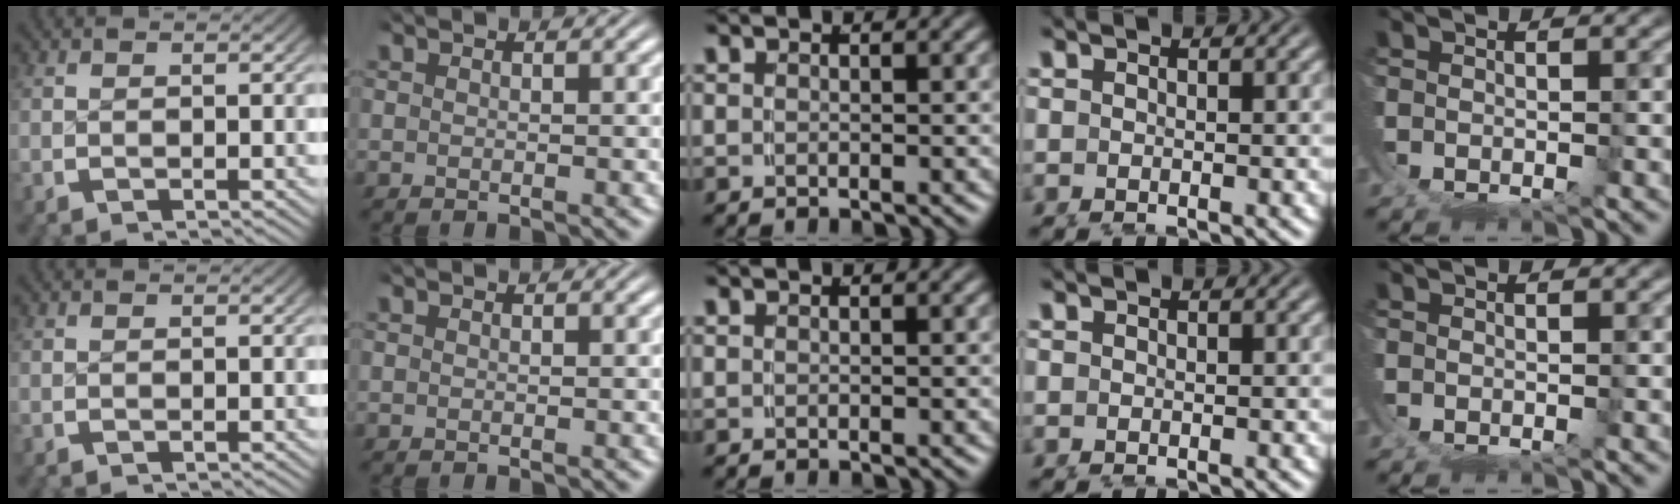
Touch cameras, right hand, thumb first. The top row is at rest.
{}